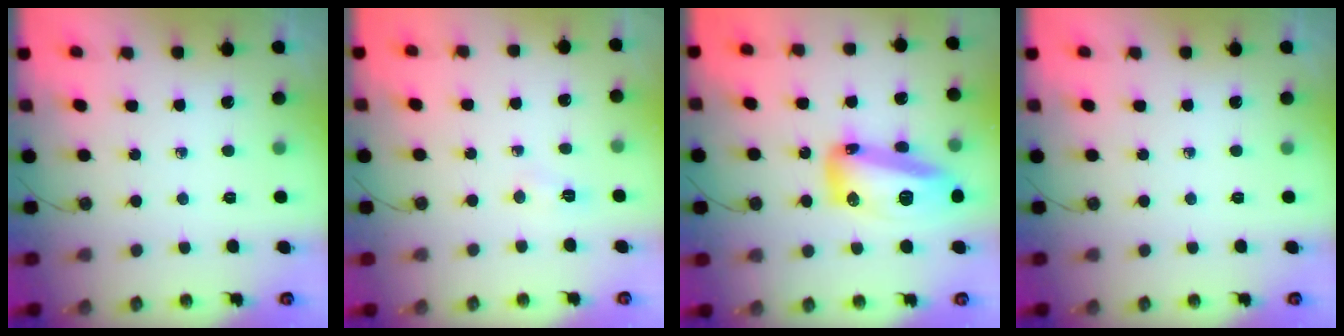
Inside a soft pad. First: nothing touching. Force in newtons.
{"total": 2.5, "press": 2.4, "slide": 0.4}
{"total": 17.2, "press": 17.0, "slide": 2.2}
{"total": 0.0}